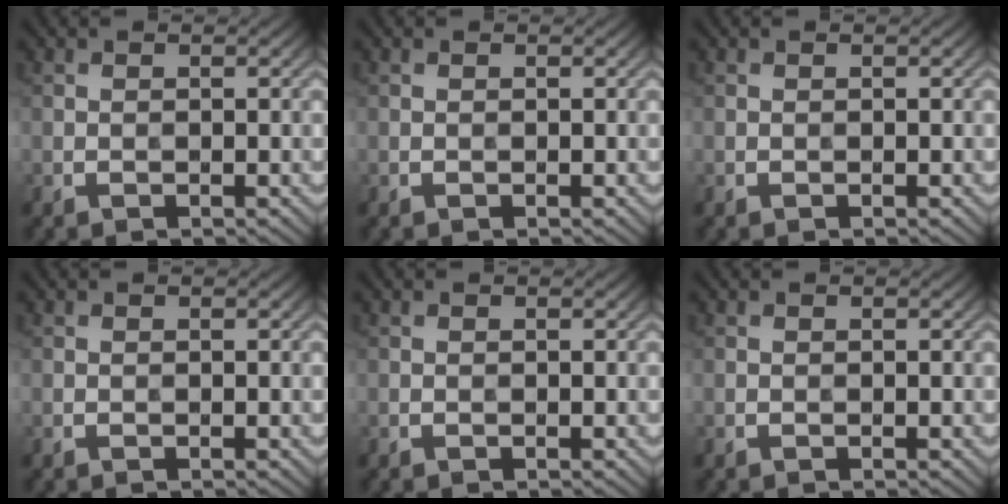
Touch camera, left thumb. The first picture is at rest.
{"total": 0.0}
{"total": 0.0}
{"total": 0.0}
{"total": 0.0}
{"total": 0.0}